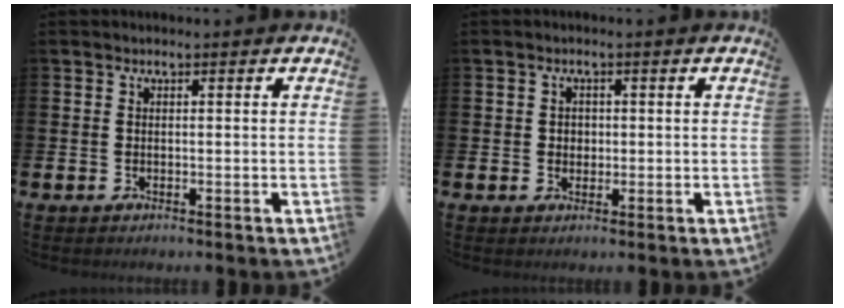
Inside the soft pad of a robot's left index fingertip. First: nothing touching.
{"total": 1.7, "force": [0.4, 1.5, 0.5], "torque": [0.006, 0.003, 0.001]}